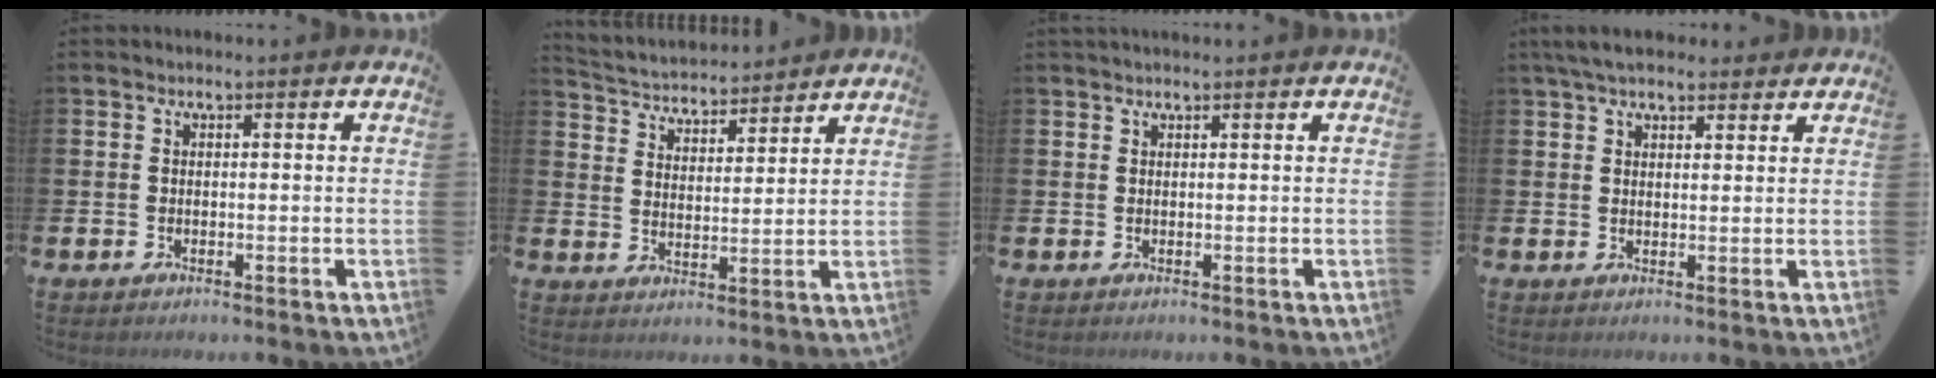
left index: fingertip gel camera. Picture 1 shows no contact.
{"total": 4.1, "force": [4.0, 0.8, -0.1], "torque": [-0.024, -0.035, 0.066]}
{"total": 0.7, "force": [0.6, -0.1, 0.2], "torque": [-0.003, -0.001, 0.012]}
{"total": 4.6, "force": [4.0, 1.5, 1.6], "torque": [-0.040, -0.007, 0.076]}